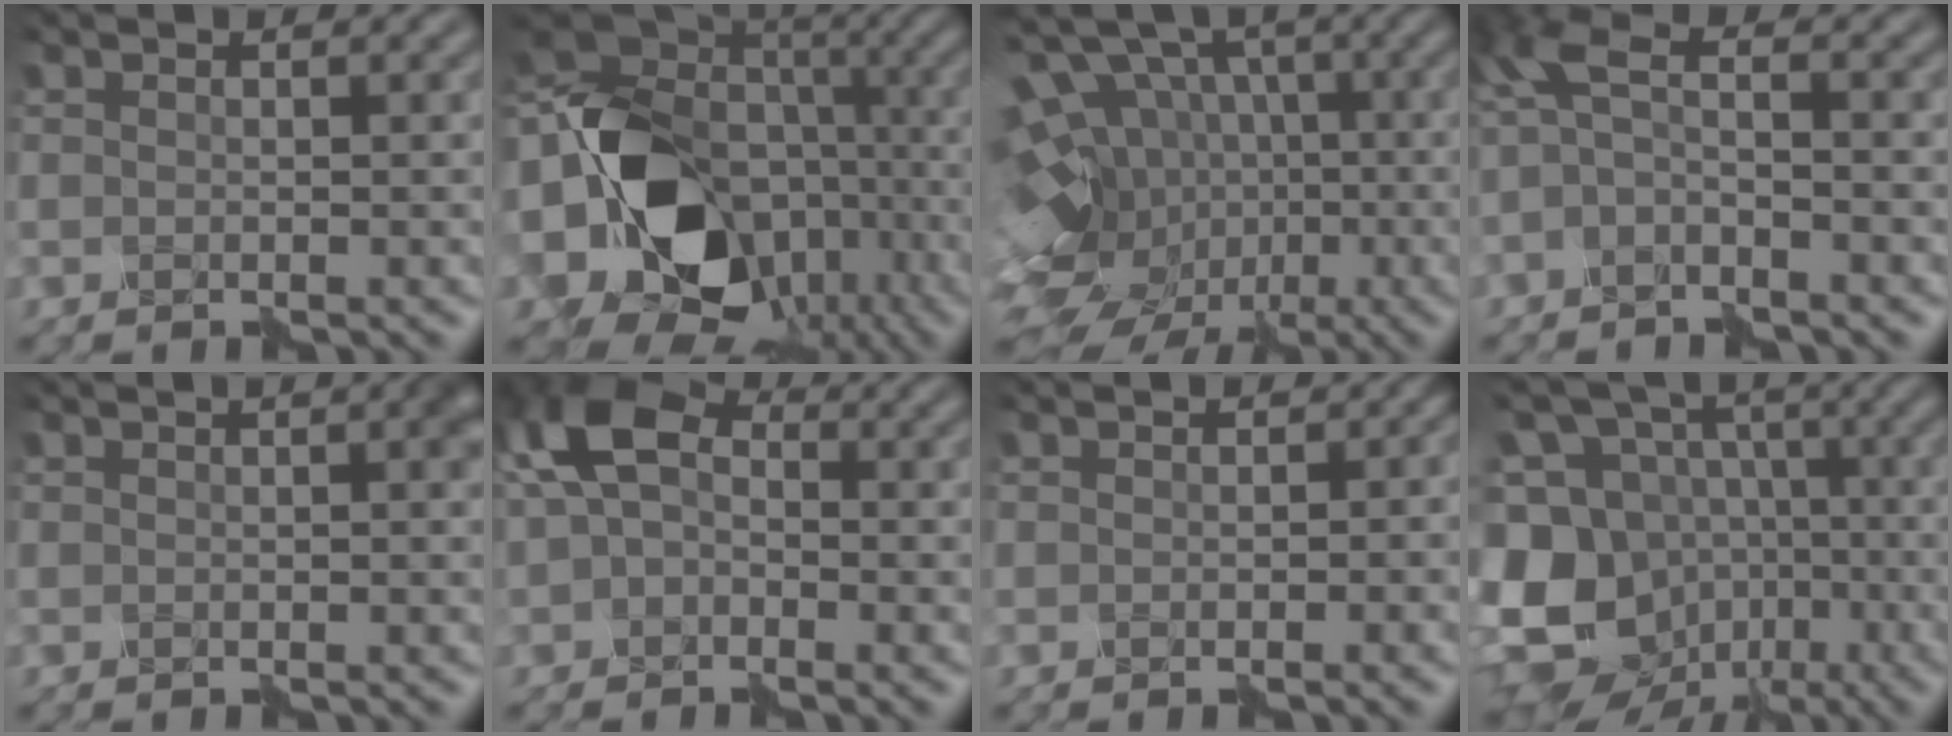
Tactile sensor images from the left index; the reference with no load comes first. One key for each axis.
{"total": 16.7, "fx": -4.2, "fy": 13.5, "fz": 9.0, "tx": -0.179, "ty": -0.038, "tz": -0.058}
{"total": 15.0, "fx": -3.0, "fy": 12.0, "fz": 8.5, "tx": -0.179, "ty": 0.021, "tz": -0.045}
{"total": 2.8, "fx": -1.3, "fy": 0.7, "fz": 2.4, "tx": -0.065, "ty": 0.019, "tz": -0.031}
{"total": 1.2, "fx": -0.1, "fy": 0.0, "fz": 1.2, "tx": -0.019, "ty": 0.011, "tz": 0.002}
{"total": 6.2, "fx": 0.7, "fy": 4.4, "fz": 4.3, "tx": -0.093, "ty": 0.028, "tz": 0.005}
{"total": 1.3, "fx": -0.3, "fy": 1.0, "fz": 0.8, "tx": -0.002, "ty": 0.011, "tz": -0.007}
{"total": 15.0, "fx": -5.0, "fy": 12.8, "fz": 6.0, "tx": -0.163, "ty": 0.007, "tz": -0.077}